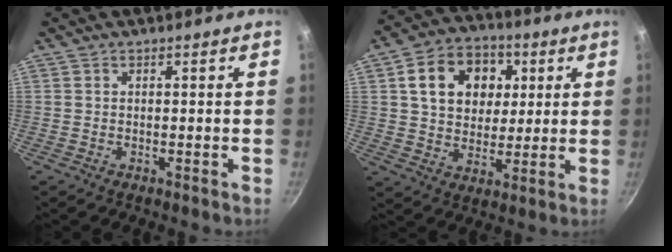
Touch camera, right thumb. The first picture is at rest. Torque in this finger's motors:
{"motor_torque": [0.40, 3.01, 1.31, 0.21, 0.24]}